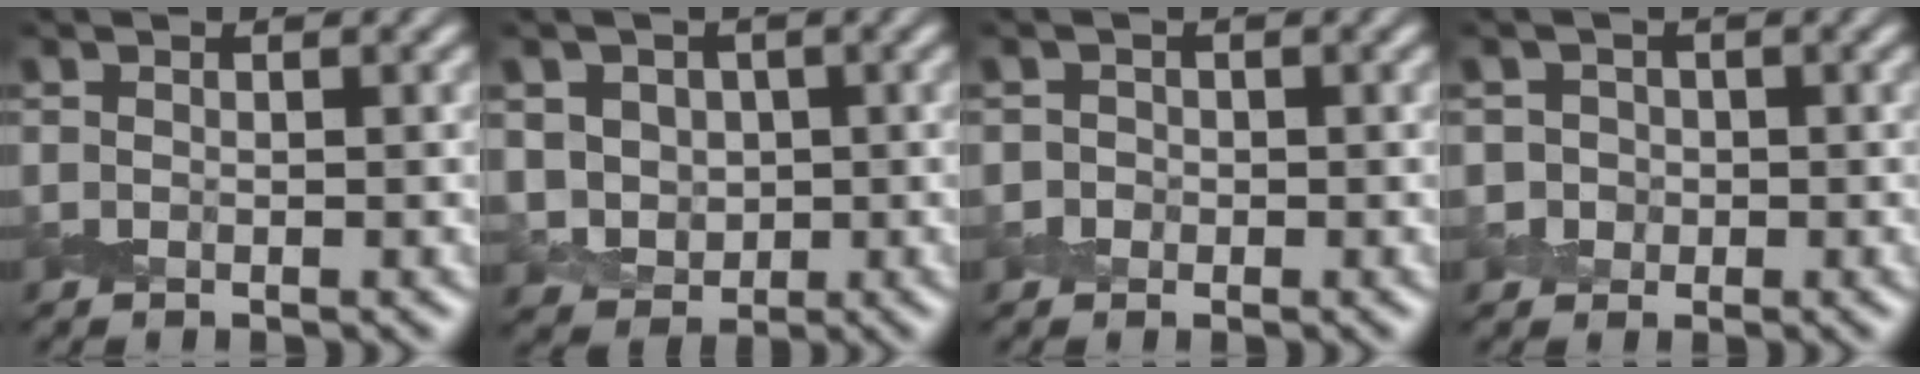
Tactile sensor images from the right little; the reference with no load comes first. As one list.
[{"total": 3.9, "force": [0.2, 3.5, 1.6], "torque": [-0.035, -0.005, 0.002]}, {"total": 1.0, "force": [-0.3, 1.0, 0.1], "torque": [0.007, -0.003, -0.007]}, {"total": 1.8, "force": [-0.2, 1.8, 0.3], "torque": [0.014, -0.001, -0.003]}]